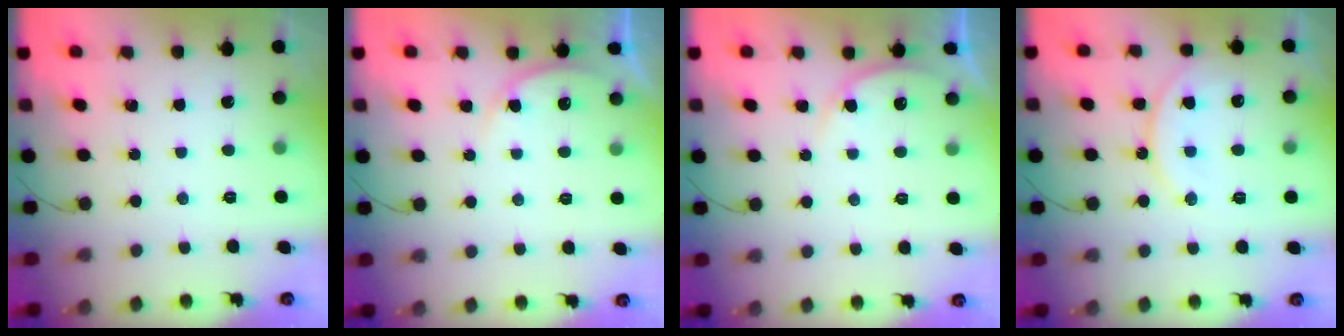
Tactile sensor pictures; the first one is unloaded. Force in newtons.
{"total": 6.5, "press": 6.5, "slide": 0.5}
{"total": 6.5, "press": 6.5, "slide": 0.5}
{"total": 12.3, "press": 12.3, "slide": 1.2}